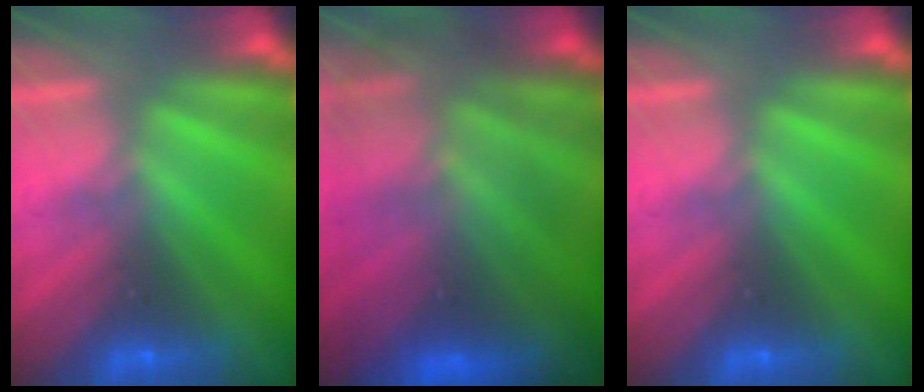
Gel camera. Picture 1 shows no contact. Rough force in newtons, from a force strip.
{"total": 10.0}
{"total": 0.0}